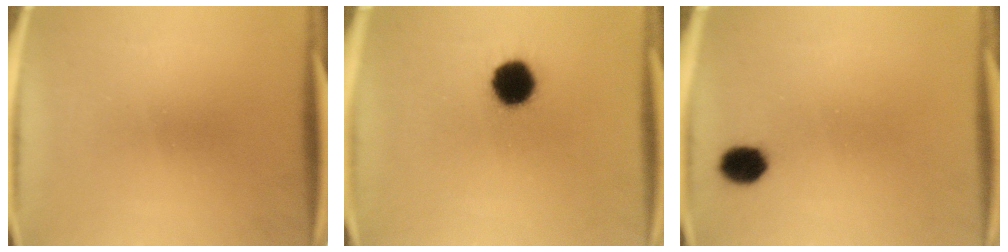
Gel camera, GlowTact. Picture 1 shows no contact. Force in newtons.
{"total": 10.4}
{"total": 4.9}